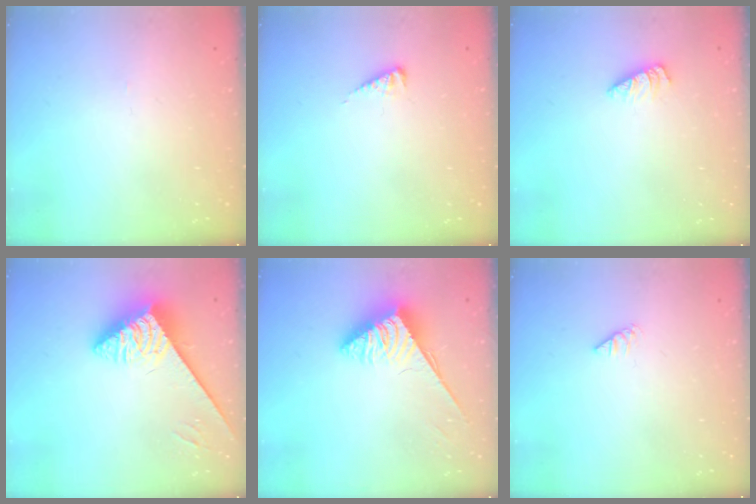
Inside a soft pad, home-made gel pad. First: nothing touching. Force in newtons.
{"total": 2.9, "press": 2.9, "slide": 0.2}
{"total": 1.1, "press": 1.1, "slide": 0.1}
{"total": 3.8, "press": 3.8, "slide": 0.5}
{"total": 3.8, "press": 3.7, "slide": 0.6}
{"total": 0.0}